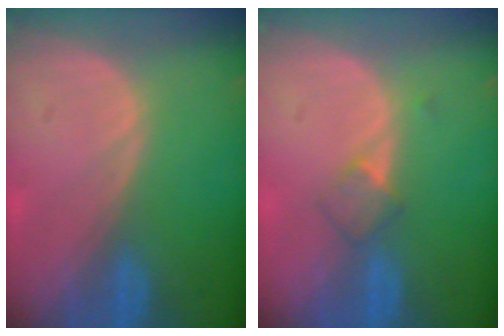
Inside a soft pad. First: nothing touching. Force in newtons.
{"total": 2.7, "press": 2.4, "slide": 1.1}